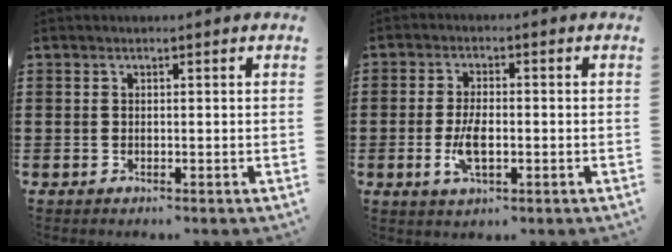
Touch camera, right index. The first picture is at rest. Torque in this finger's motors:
{"motor_torque": [2.14, 0.00, 0.17, 0.14]}